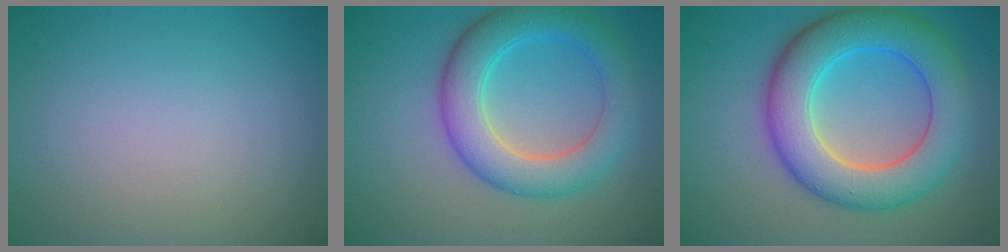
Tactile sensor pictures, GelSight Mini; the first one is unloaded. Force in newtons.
{"total": 6.5, "press": 6.5, "slide": 0.3}
{"total": 9.1, "press": 9.1, "slide": 0.2}